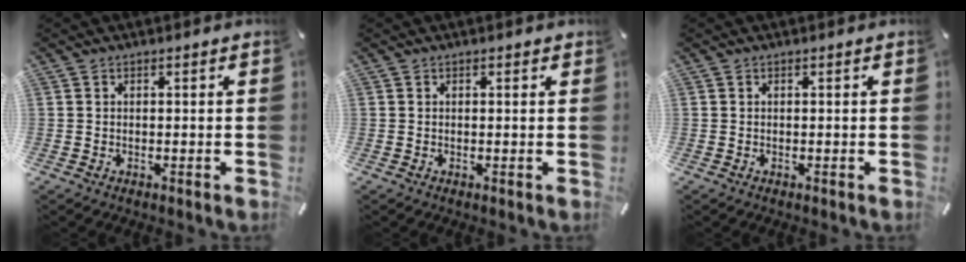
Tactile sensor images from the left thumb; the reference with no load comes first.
{"total": 0.0}
{"total": 0.0}